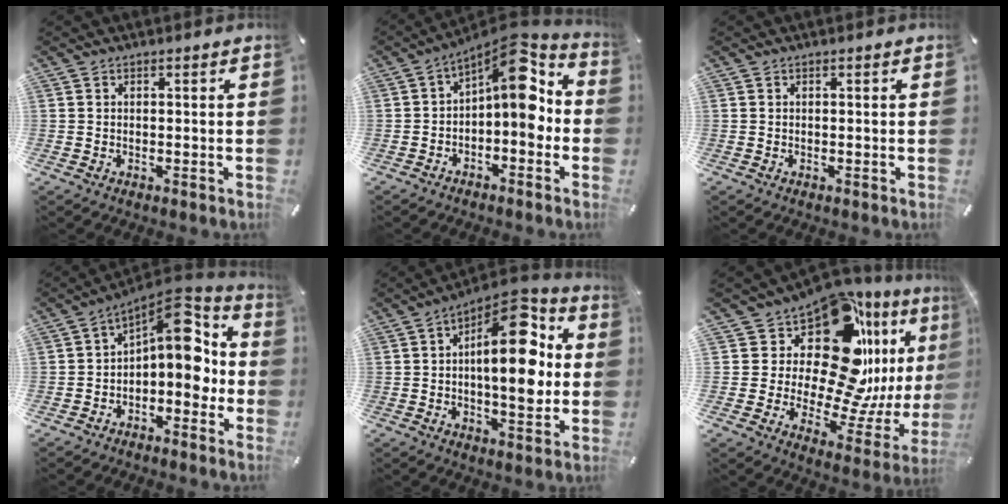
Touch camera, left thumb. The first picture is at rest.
{"total": 11.5, "force": [2.8, 5.5, 9.7], "torque": [-0.127, -0.040, 0.042]}
{"total": 0.0}
{"total": 11.1, "force": [2.9, 6.1, 8.8], "torque": [-0.101, -0.043, 0.044]}
{"total": 17.8, "force": [3.1, 7.9, 15.6], "torque": [-0.219, -0.019, 0.047]}
{"total": 21.9, "force": [10.6, 12.3, 14.8], "torque": [-0.225, -0.109, 0.179]}